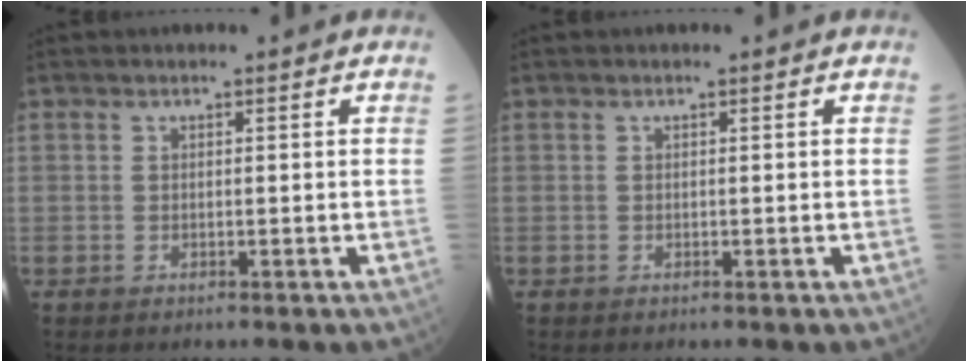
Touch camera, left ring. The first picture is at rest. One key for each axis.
{"total": 0.0}